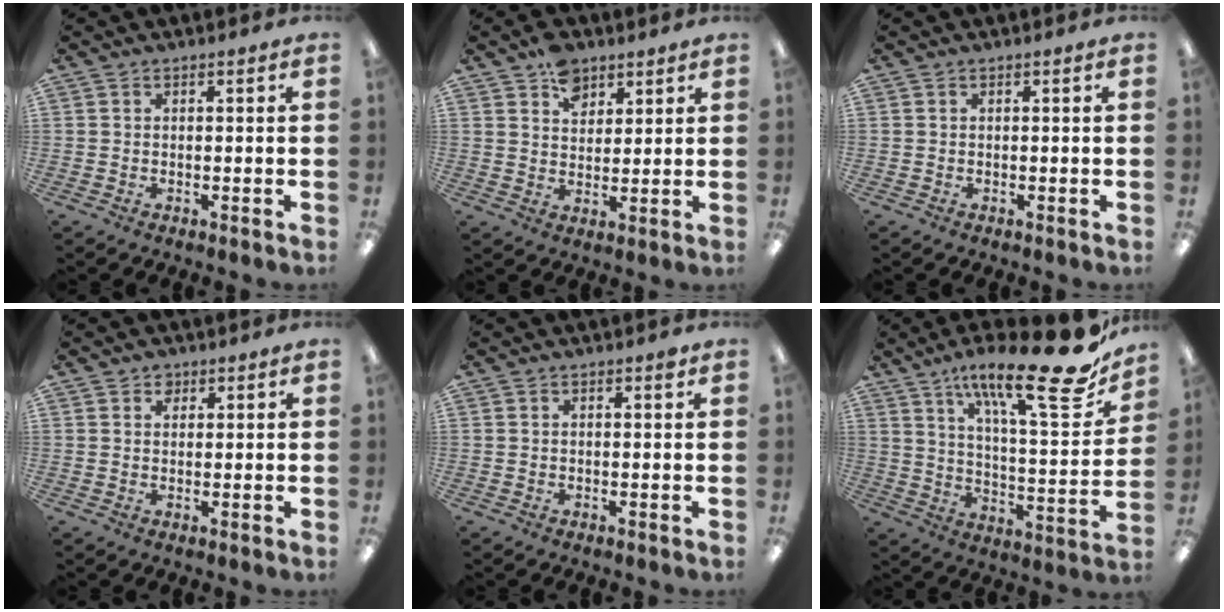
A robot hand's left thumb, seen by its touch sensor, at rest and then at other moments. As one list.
[{"total": 7.1, "force": [4.6, 4.6, 2.8], "torque": [-0.040, -0.014, 0.082]}, {"total": 0.0}, {"total": 2.0, "force": [1.4, 1.4, 0.5], "torque": [0.004, -0.005, 0.022]}, {"total": 1.0, "force": [0.7, 0.2, 0.7], "torque": [-0.008, -0.001, 0.009]}, {"total": 24.7, "force": [16.7, 6.2, 17.1], "torque": [-0.255, -0.111, 0.261]}]